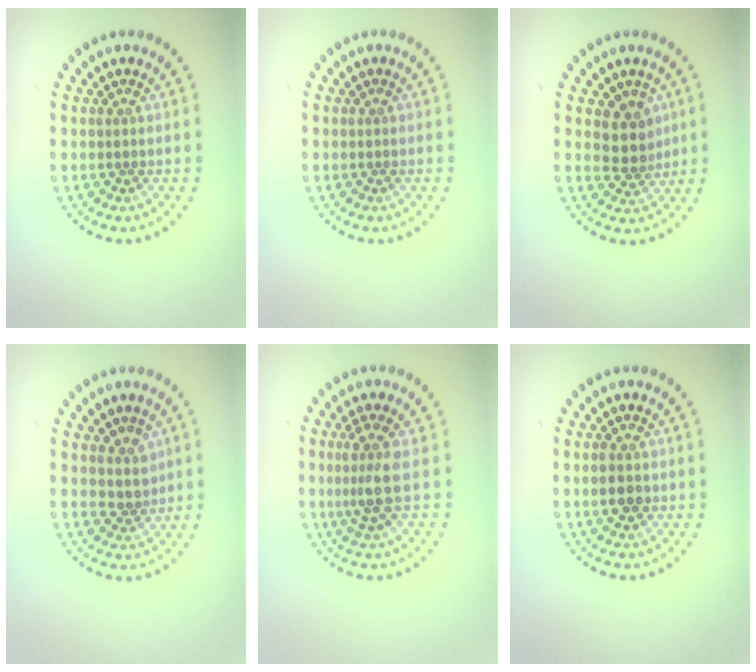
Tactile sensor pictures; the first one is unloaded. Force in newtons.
{"total": 0.0}
{"total": 2.8, "press": 2.4, "slide": 1.5}
{"total": 2.1, "press": 1.5, "slide": 1.4}
{"total": 2.7, "press": 2.1, "slide": 1.7}
{"total": 1.8, "press": 1.8, "slide": 0.1}